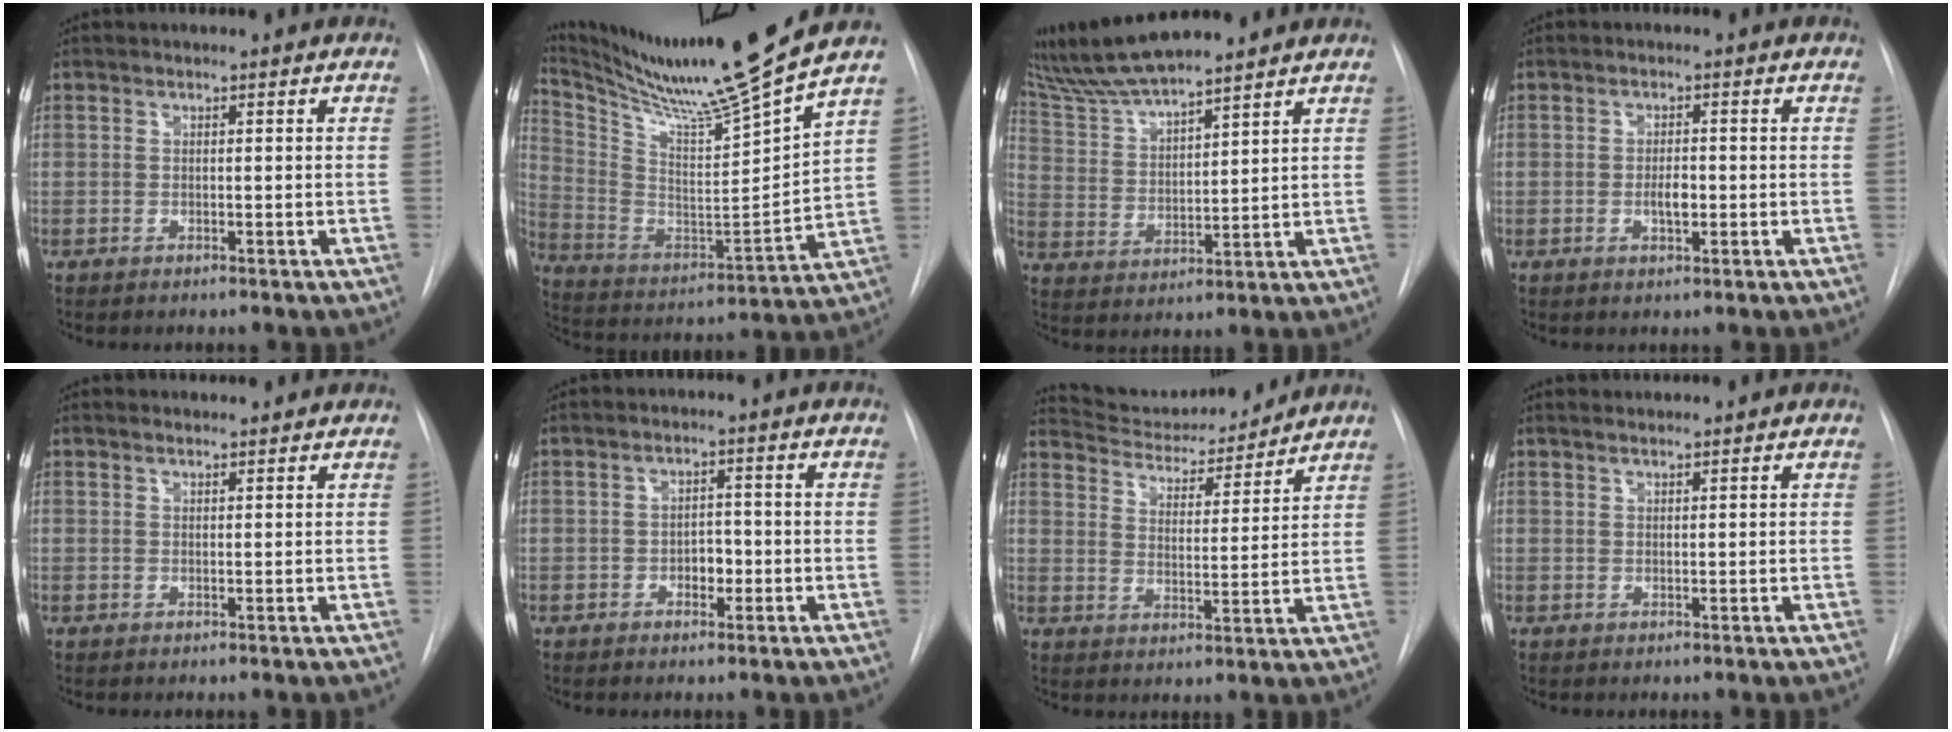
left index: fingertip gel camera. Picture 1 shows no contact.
{"total": 20.7, "force": [17.2, -2.2, 11.3], "torque": [-0.206, -0.049, 0.287]}
{"total": 12.1, "force": [11.0, 0.7, 4.8], "torque": [-0.093, 0.023, 0.208]}
{"total": 2.3, "force": [-0.5, 0.9, 2.1], "torque": [-0.036, 0.002, -0.007]}
{"total": 1.8, "force": [1.8, 0.2, 0.1], "torque": [-0.010, 0.014, 0.030]}
{"total": 2.5, "force": [-0.9, 1.6, 1.7], "torque": [-0.018, 0.007, -0.011]}
{"total": 13.5, "force": [12.8, 1.5, 3.8], "torque": [-0.059, -0.002, 0.203]}
{"total": 2.0, "force": [1.9, 0.0, 0.5], "torque": [-0.007, 0.018, 0.036]}